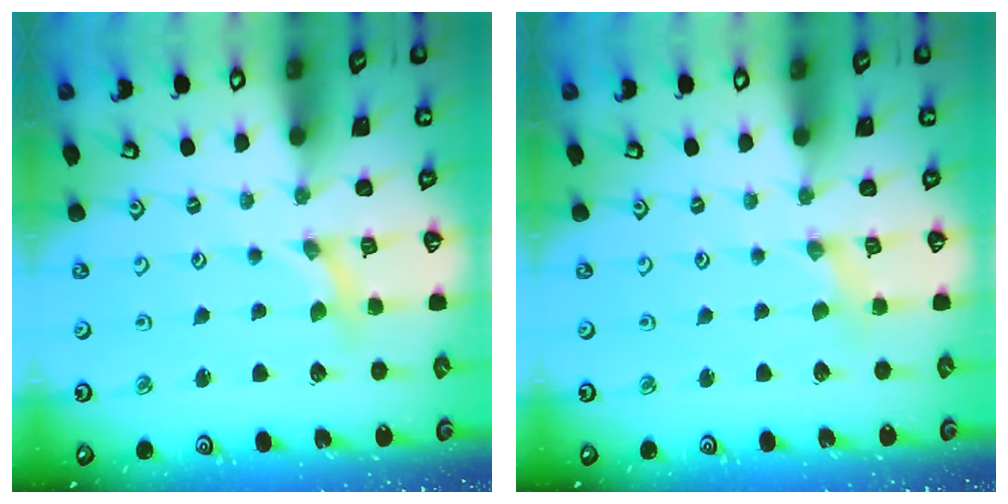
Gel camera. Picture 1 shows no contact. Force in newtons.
{"total": 0.0}